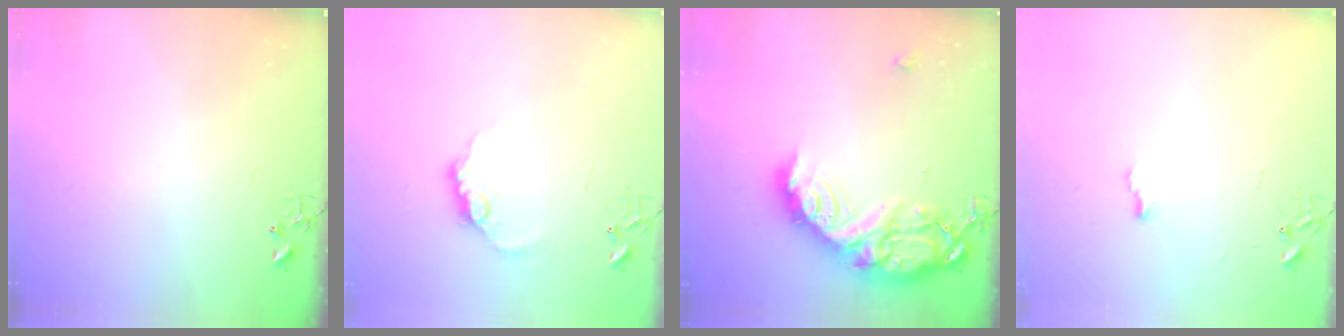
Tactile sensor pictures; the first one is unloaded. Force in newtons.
{"total": 10.4, "press": 10.4, "slide": 0.3}
{"total": 22.1, "press": 22.0, "slide": 2.0}
{"total": 4.6, "press": 4.6, "slide": 0.6}